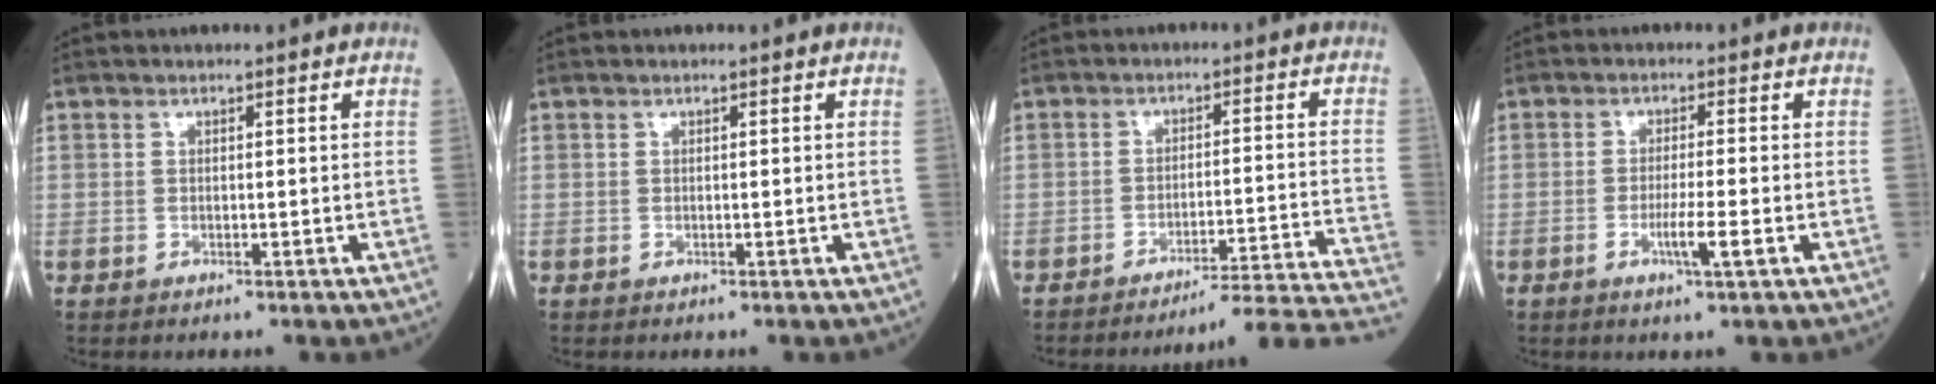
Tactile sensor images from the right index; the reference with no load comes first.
{"total": 0.0}
{"total": 16.9, "force": [-16.1, -3.9, 3.5], "torque": [0.001, -0.016, -0.209]}
{"total": 4.0, "force": [-1.4, -0.2, 3.7], "torque": [-0.068, -0.007, -0.027]}